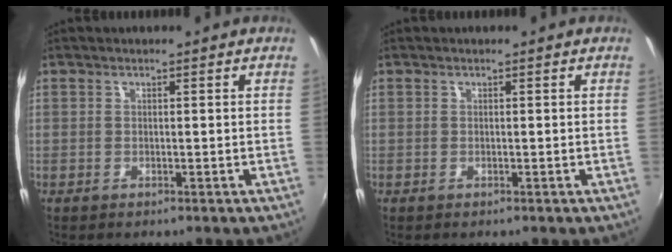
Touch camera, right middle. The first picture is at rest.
{"total": 0.0}